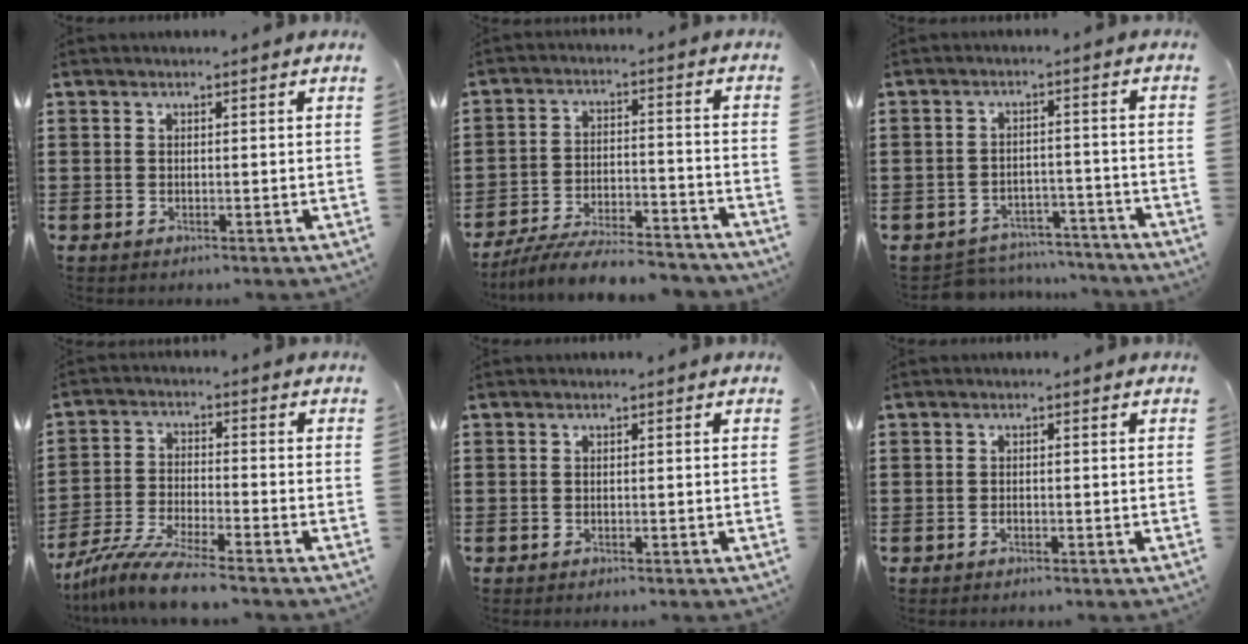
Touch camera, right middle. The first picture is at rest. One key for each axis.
{"total": 7.6, "fx": -7.1, "fy": 0.7, "fz": 2.6, "tx": -0.052, "ty": 0.006, "tz": -0.139}
{"total": 4.7, "fx": -4.6, "fy": 0.7, "fz": -0.1, "tx": -0.003, "ty": 0.010, "tz": -0.097}
{"total": 7.8, "fx": -6.9, "fy": 0.0, "fz": 3.7, "tx": -0.086, "ty": -0.010, "tz": -0.136}
{"total": 0.0}
{"total": 0.6, "fx": -0.4, "fy": 0.3, "fz": 0.4, "tx": -0.009, "ty": -0.003, "tz": -0.008}